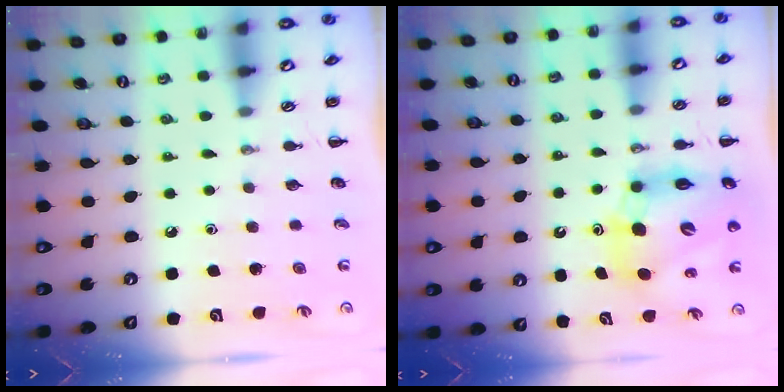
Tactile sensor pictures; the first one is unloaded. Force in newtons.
{"total": 12.2, "press": 11.6, "slide": 3.6}